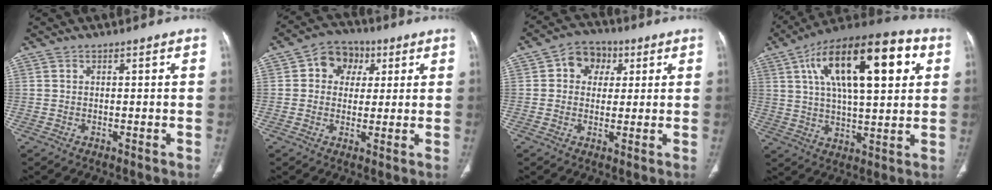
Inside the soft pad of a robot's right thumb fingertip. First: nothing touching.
{"total": 7.9, "force": [2.4, 6.6, 3.7], "torque": [-0.021, 0.004, 0.029]}
{"total": 7.3, "force": [2.2, 6.0, 3.5], "torque": [-0.019, 0.005, 0.026]}
{"total": 24.4, "force": [8.1, 9.7, 20.9], "torque": [-0.328, 0.011, 0.125]}